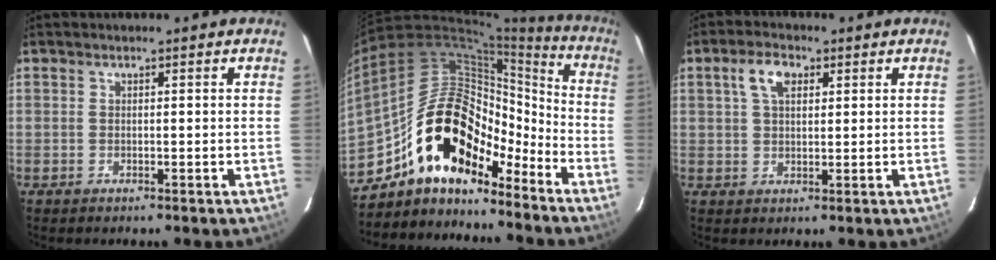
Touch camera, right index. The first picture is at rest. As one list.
[{"total": 19.2, "force": [-13.1, 9.7, 10.2], "torque": [-0.170, 0.030, -0.224]}, {"total": 5.0, "force": [2.1, 2.6, 3.7], "torque": [-0.069, 0.013, 0.038]}]